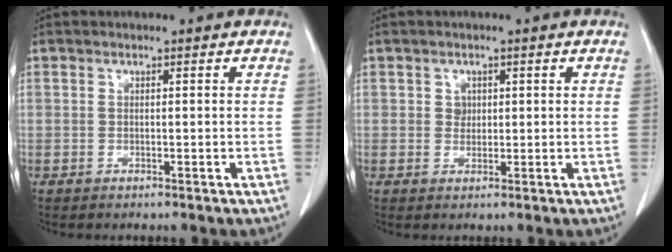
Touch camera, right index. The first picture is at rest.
{"total": 1.6, "force": [0.5, 1.4, 0.6], "torque": [-0.006, -0.002, 0.007]}